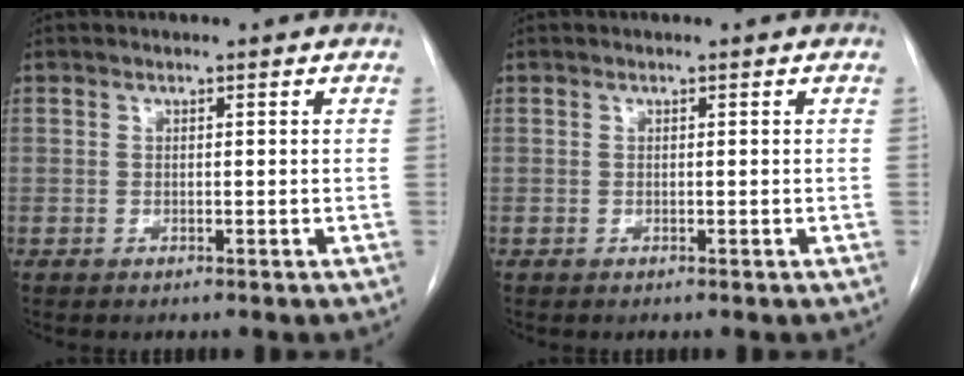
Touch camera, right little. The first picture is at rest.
{"total": 0.0}